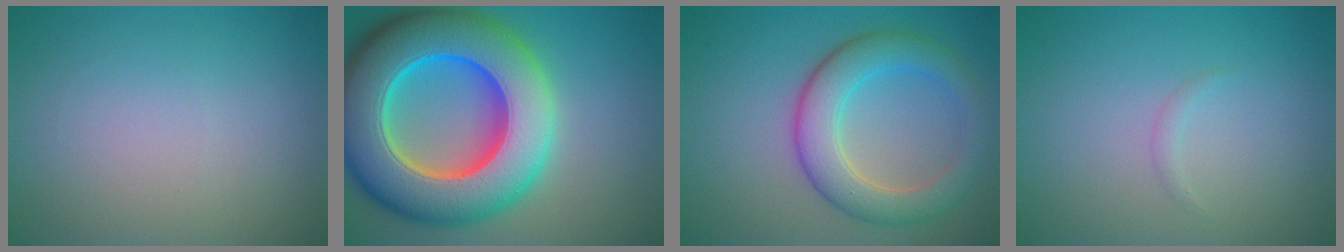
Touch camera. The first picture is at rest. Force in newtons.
{"total": 16.4, "press": 16.4, "slide": 0.6}
{"total": 5.5, "press": 5.5, "slide": 0.1}
{"total": 0.6, "press": 0.6, "slide": 0.0}